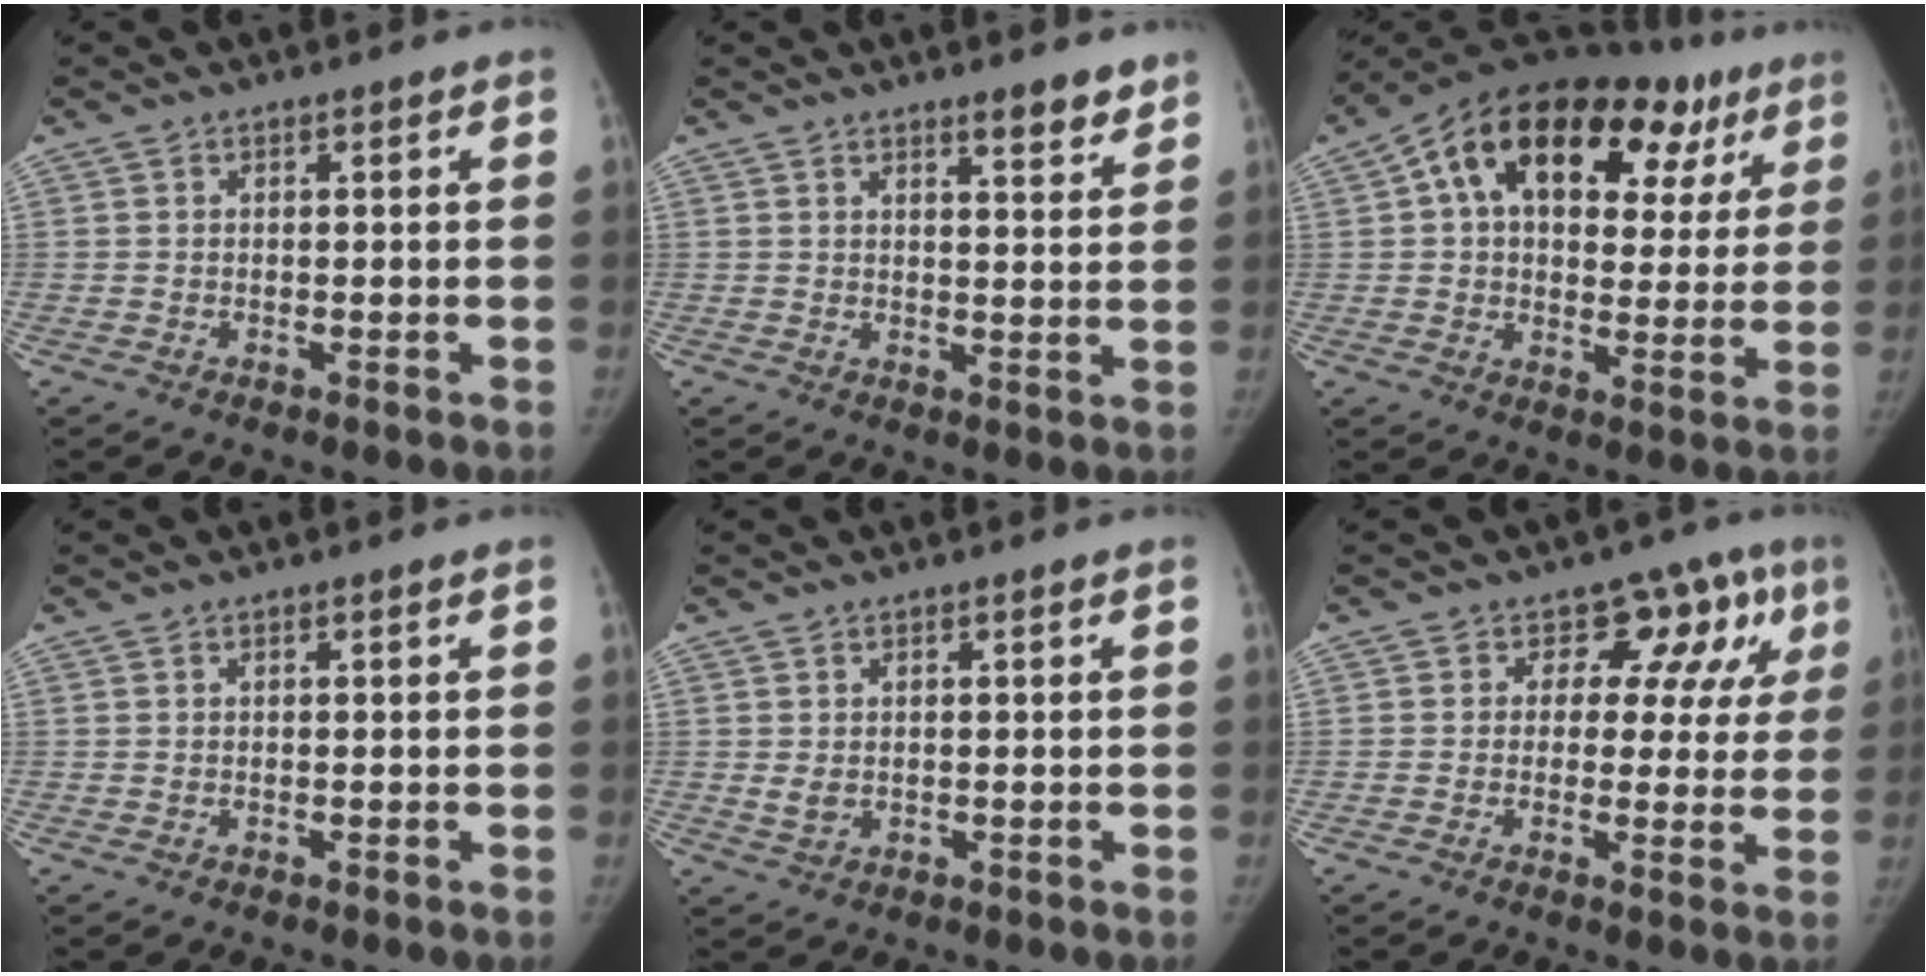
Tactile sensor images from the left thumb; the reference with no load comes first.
{"total": 4.3, "force": [3.4, 1.1, 2.3], "torque": [-0.018, -0.026, 0.047]}
{"total": 26.1, "force": [10.7, 15.2, 18.2], "torque": [-0.243, 0.048, 0.163]}
{"total": 0.0}
{"total": 2.0, "force": [0.1, 1.5, 1.2], "torque": [-0.015, -0.004, 0.007]}
{"total": 10.0, "force": [4.3, 7.7, 4.6], "torque": [0.013, 0.000, 0.044]}